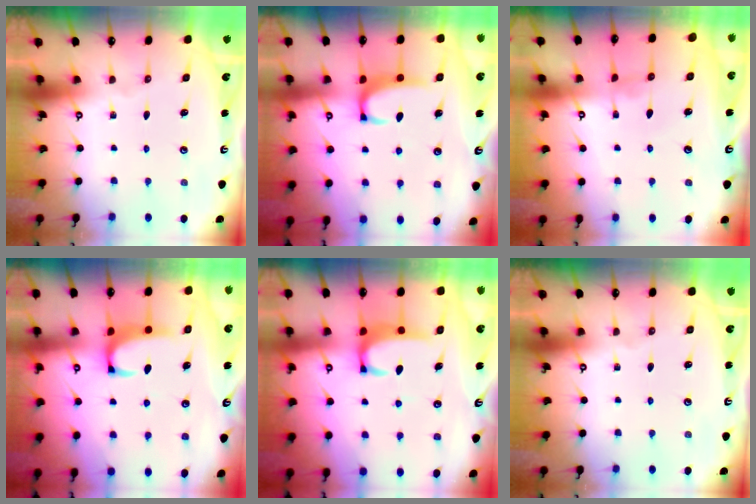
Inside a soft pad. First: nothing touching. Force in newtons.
{"total": 2.4, "press": 2.3, "slide": 0.6}
{"total": 1.2, "press": 1.2, "slide": 0.4}
{"total": 2.5, "press": 2.4, "slide": 0.8}
{"total": 3.2, "press": 3.2, "slide": 0.4}
{"total": 0.0}